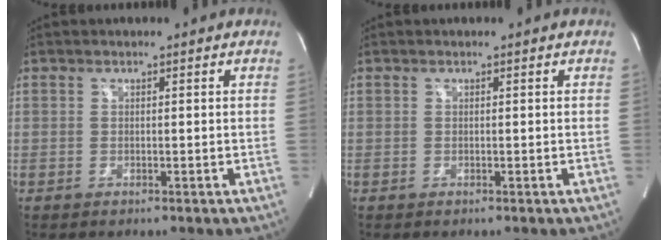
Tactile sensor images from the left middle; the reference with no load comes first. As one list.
[{"total": 0.0}]